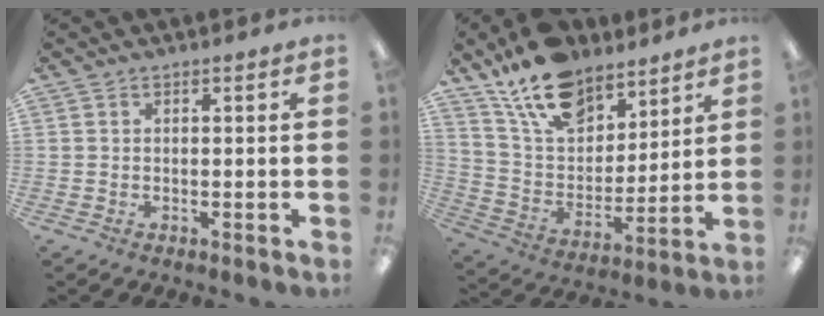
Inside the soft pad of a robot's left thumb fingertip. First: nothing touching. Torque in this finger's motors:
{"motor_torque": [1.15, 1.14, 1.40, -1.37, 0.11]}